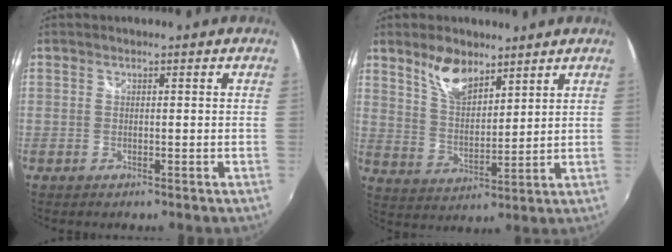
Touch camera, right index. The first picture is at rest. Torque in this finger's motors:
{"motor_torque": [0.10, 0.20, 0.18, 0.07]}